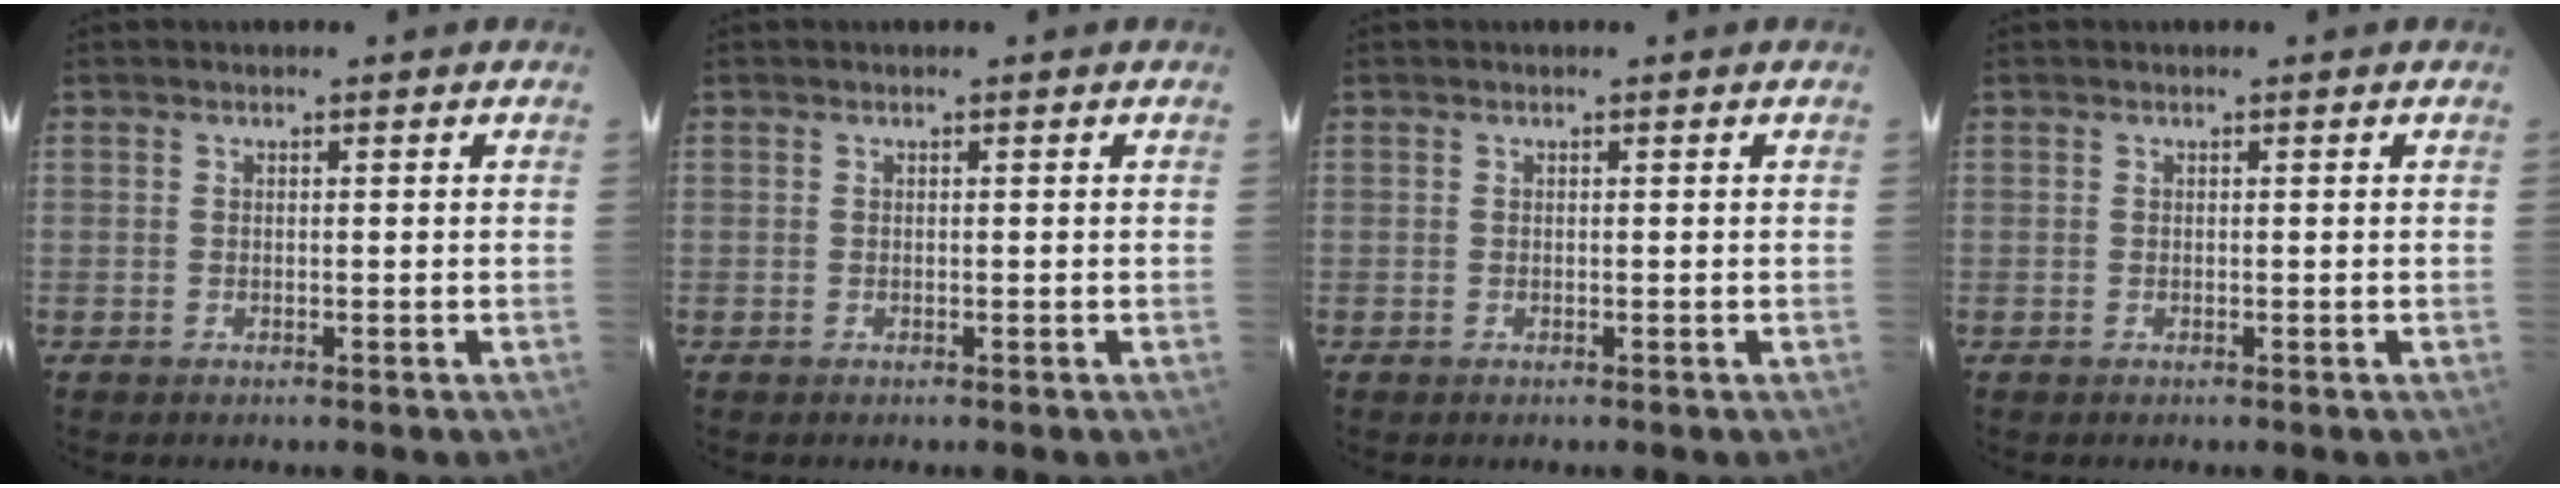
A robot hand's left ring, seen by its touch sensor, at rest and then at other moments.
{"total": 0.0}
{"total": 0.0}
{"total": 0.0}